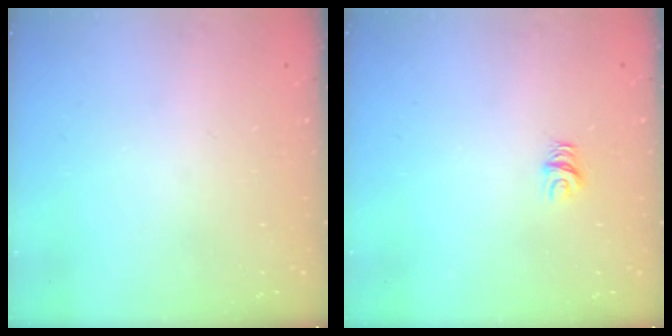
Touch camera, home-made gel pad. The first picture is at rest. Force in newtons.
{"total": 5.0, "press": 5.0, "slide": 0.0}